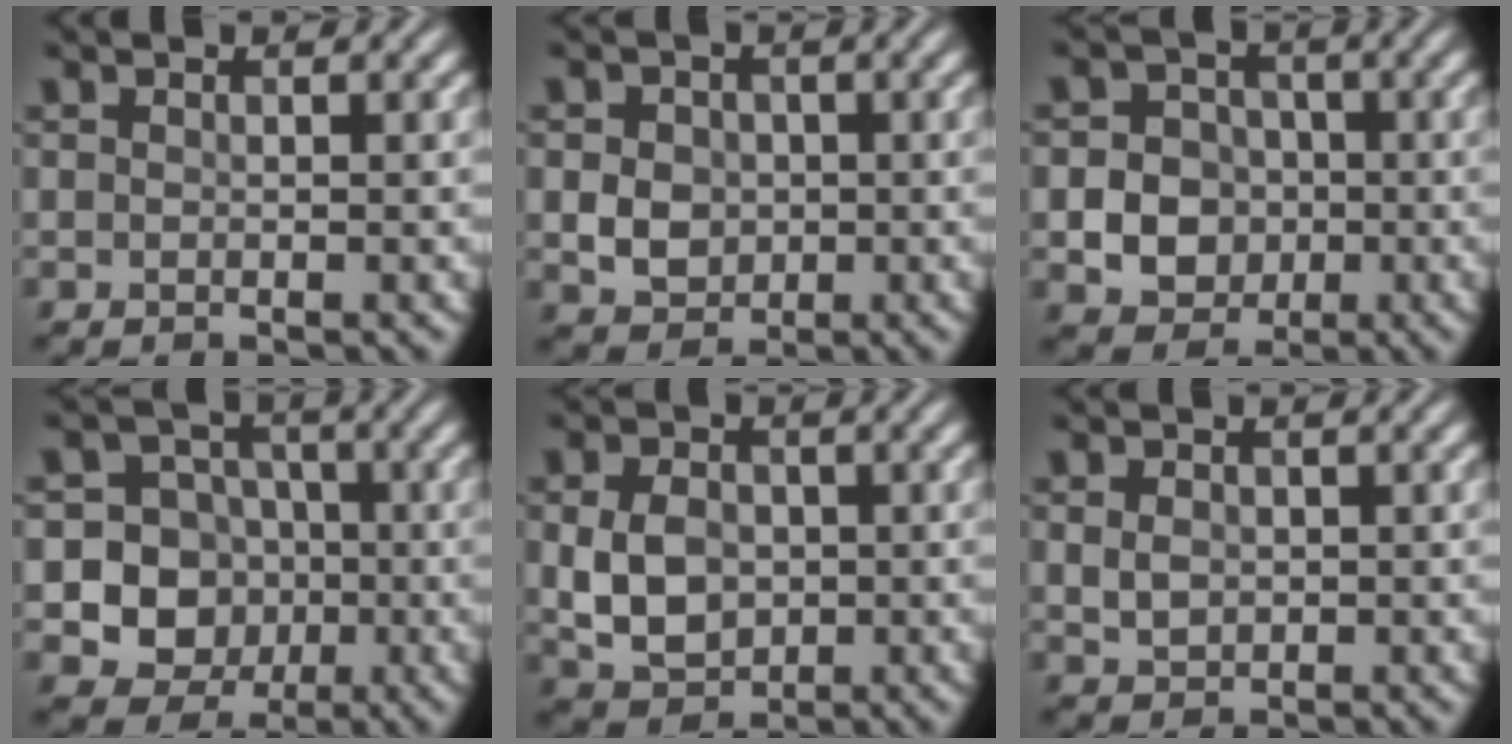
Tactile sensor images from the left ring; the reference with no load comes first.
{"total": 3.3, "force": [-0.2, 2.8, 1.7], "torque": [-0.035, -0.003, -0.004]}
{"total": 5.4, "force": [-1.1, 4.8, 2.2], "torque": [-0.021, 0.003, -0.040]}
{"total": 11.5, "force": [-2.3, 10.9, 2.7], "torque": [-0.067, 0.003, -0.049]}
{"total": 5.0, "force": [-0.2, 3.8, 3.2], "torque": [-0.072, -0.005, -0.001]}
{"total": 1.7, "force": [0.1, 1.4, 1.0], "torque": [-0.023, -0.001, 0.004]}